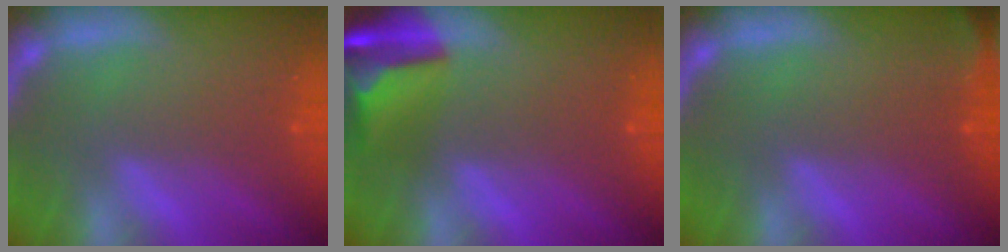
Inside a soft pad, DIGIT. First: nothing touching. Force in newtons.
{"total": 7.4}
{"total": 2.4}